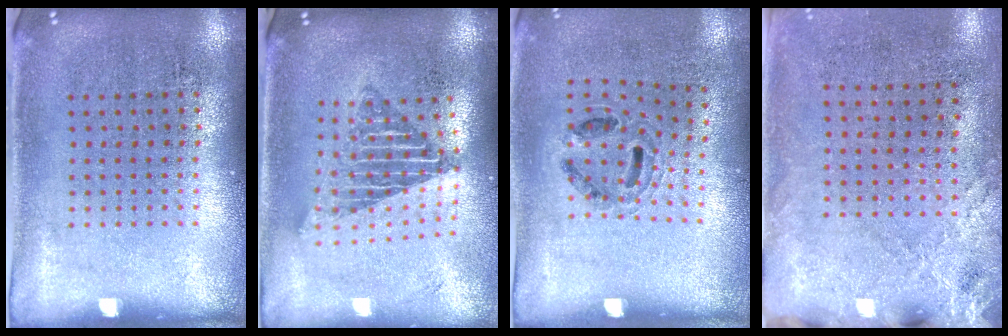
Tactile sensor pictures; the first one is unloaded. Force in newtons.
{"total": 1.7, "press": 1.4, "slide": 1.0}
{"total": 0.9, "press": 0.8, "slide": 0.5}
{"total": 2.4, "press": 2.0, "slide": 1.3}